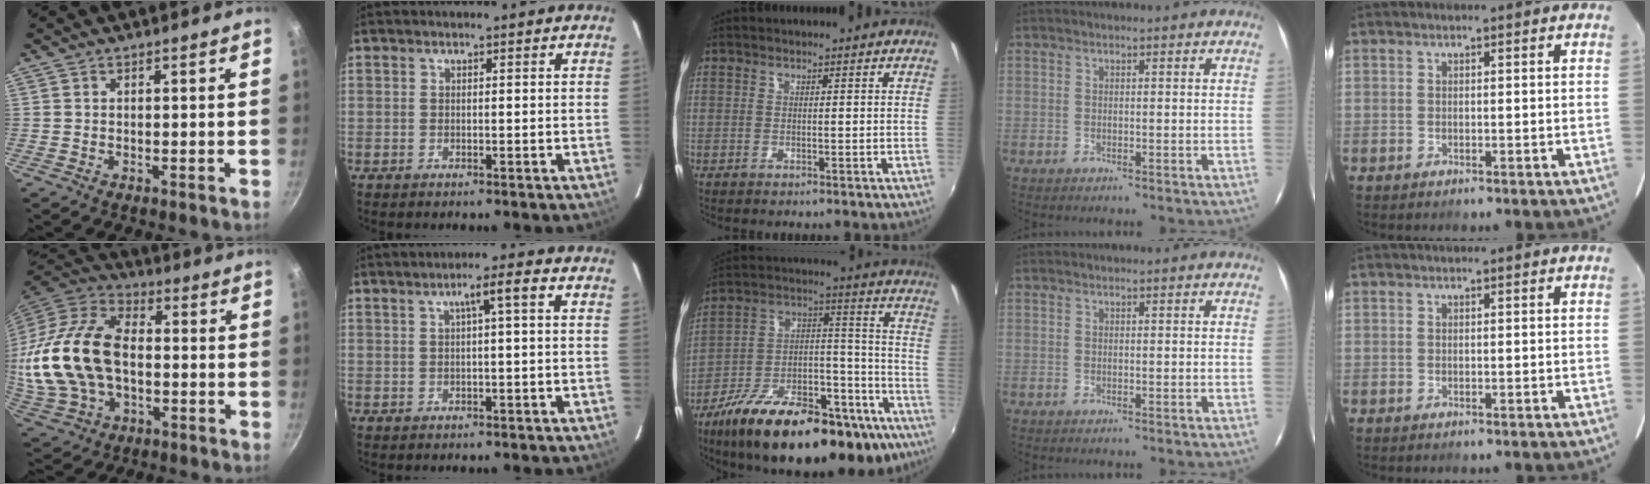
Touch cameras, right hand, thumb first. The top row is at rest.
{"thumb": {"total": 22.8, "force": [-1.1, 14.8, 17.4], "torque": [-0.344, 0.031, -0.017]}, "index": {"total": 3.6, "force": [0.6, -0.1, 3.5], "torque": [-0.061, 0.009, 0.014]}, "middle": {"total": 31.8, "force": [-21.0, 12.1, 20.5], "torque": [-0.302, 0.007, -0.305]}}